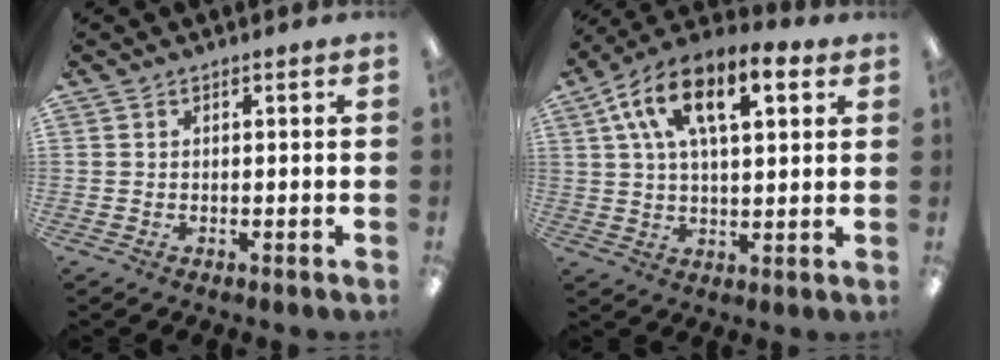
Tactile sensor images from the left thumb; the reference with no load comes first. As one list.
[{"total": 14.7, "force": [6.9, 6.8, 11.0], "torque": [-0.197, -0.010, 0.118]}]